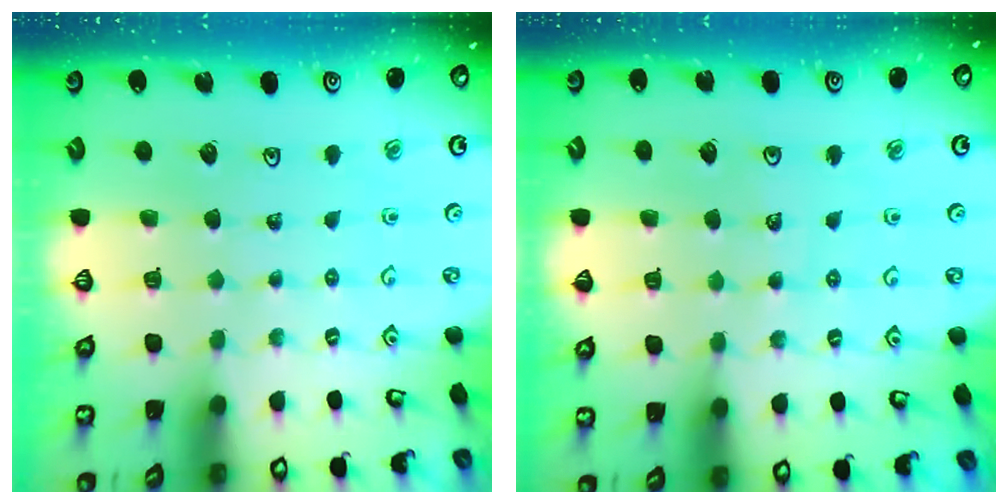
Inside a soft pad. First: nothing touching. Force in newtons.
{"total": 4.4, "press": 4.0, "slide": 1.6}